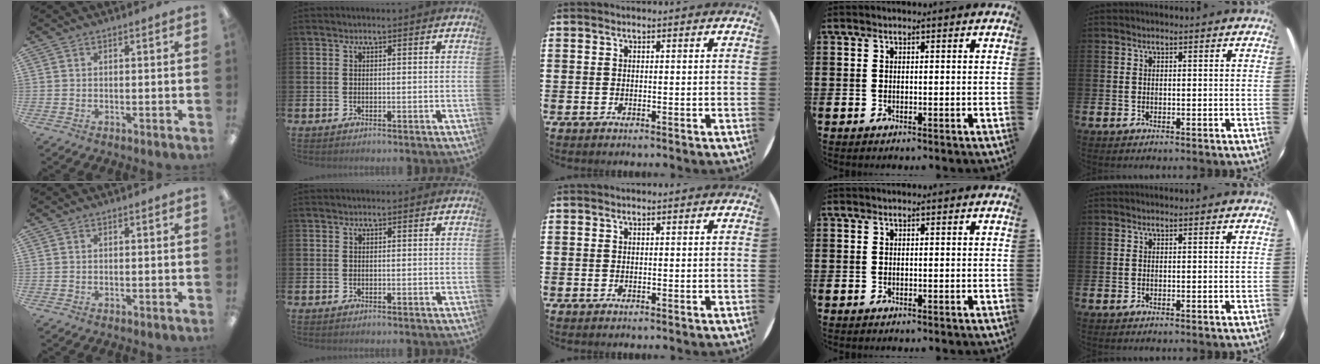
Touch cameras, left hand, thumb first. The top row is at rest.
{}